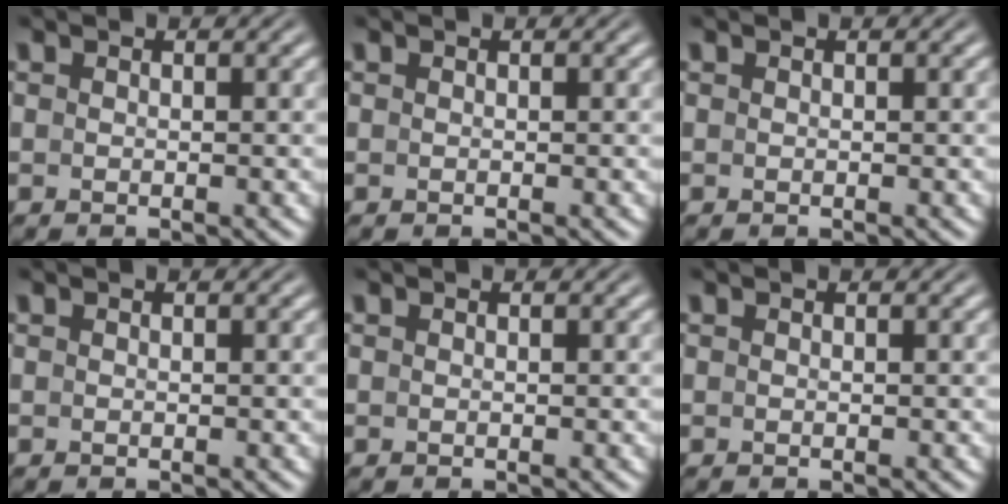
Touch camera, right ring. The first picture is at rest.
{"total": 0.0}
{"total": 0.0}
{"total": 0.0}
{"total": 0.0}
{"total": 0.0}